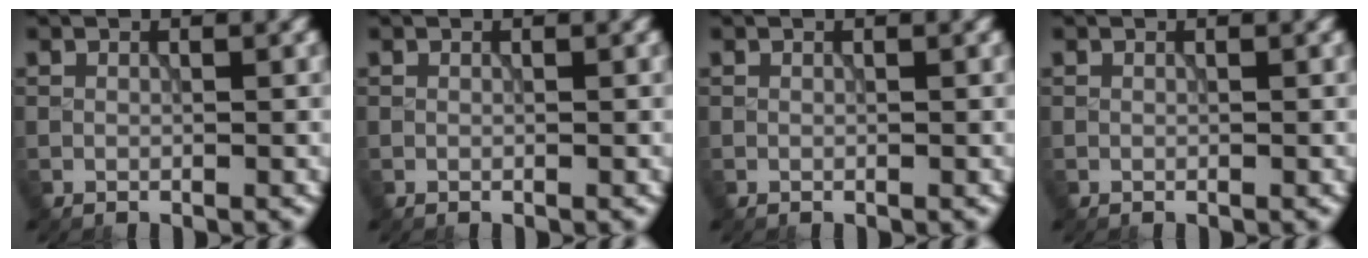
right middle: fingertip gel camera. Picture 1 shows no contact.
{"total": 0.0}
{"total": 0.0}
{"total": 0.0}